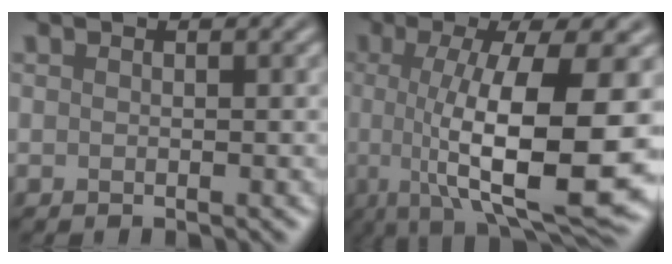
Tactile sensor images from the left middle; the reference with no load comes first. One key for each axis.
{"total": 13.1, "fx": -1.0, "fy": 3.6, "fz": 12.5, "tx": -0.175, "ty": -0.010, "tz": -0.013}